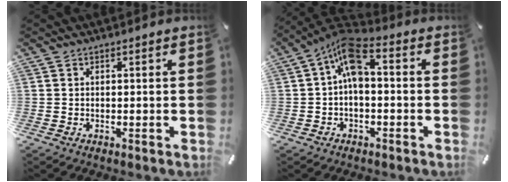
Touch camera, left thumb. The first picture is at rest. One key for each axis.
{"total": 8.7, "fx": 1.1, "fy": 4.7, "fz": 7.2, "tx": -0.155, "ty": -0.004, "tz": 0.019}